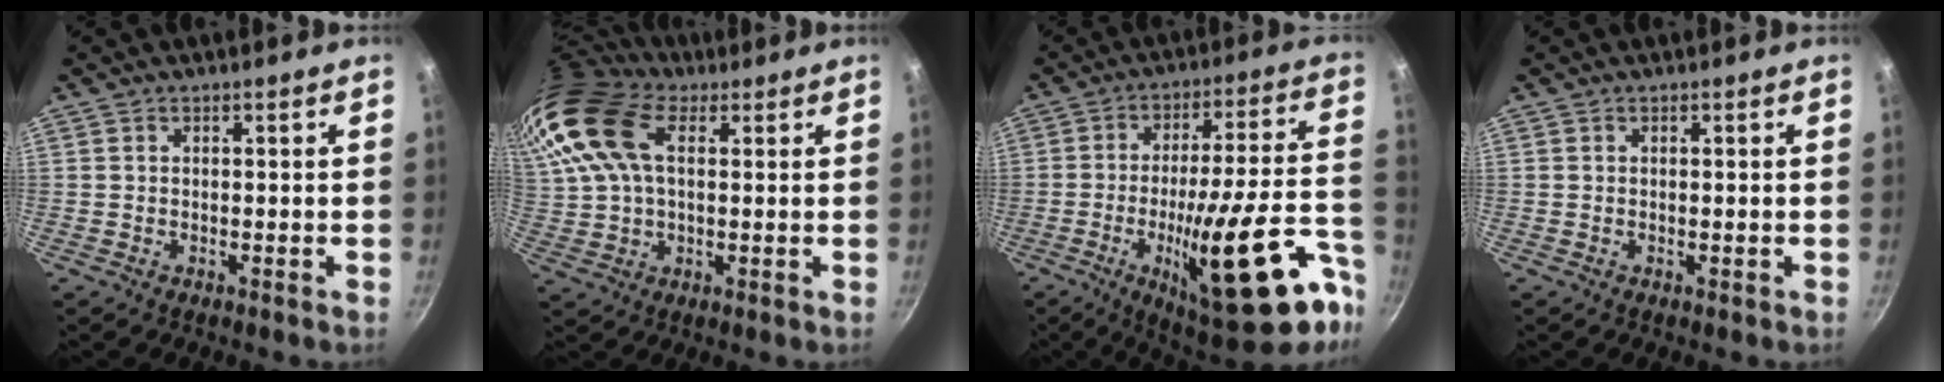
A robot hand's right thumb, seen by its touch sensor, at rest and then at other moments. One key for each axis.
{"total": 18.4, "fx": 7.1, "fy": 11.1, "fz": 12.9, "tx": -0.270, "ty": 0.009, "tz": 0.131}
{"total": 27.1, "fx": -11.1, "fy": 7.5, "fz": 23.5, "tx": -0.303, "ty": 0.035, "tz": -0.154}
{"total": 0.0}